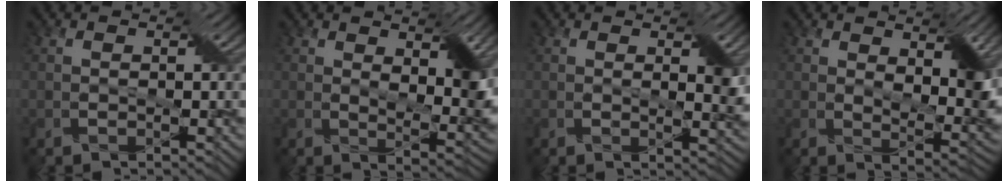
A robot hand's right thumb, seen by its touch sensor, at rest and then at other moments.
{"total": 5.8, "force": [2.5, 2.3, 4.7], "torque": [-0.074, -0.012, 0.045]}
{"total": 2.2, "force": [0.9, 0.7, 1.9], "torque": [-0.030, -0.003, 0.018]}
{"total": 6.3, "force": [2.8, 2.6, 5.0], "torque": [-0.079, -0.012, 0.051]}